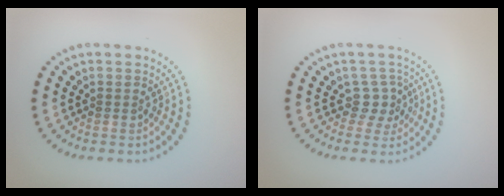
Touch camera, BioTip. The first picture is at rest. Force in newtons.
{"total": 2.1, "press": 1.6, "slide": 1.3}